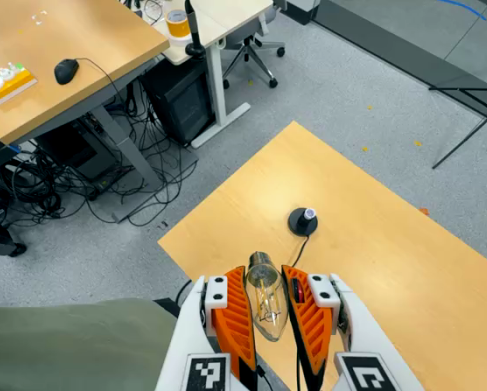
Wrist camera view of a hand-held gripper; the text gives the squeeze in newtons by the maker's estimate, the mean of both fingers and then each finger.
{"total": 21.0, "left": 23.1, "right": 18.9}